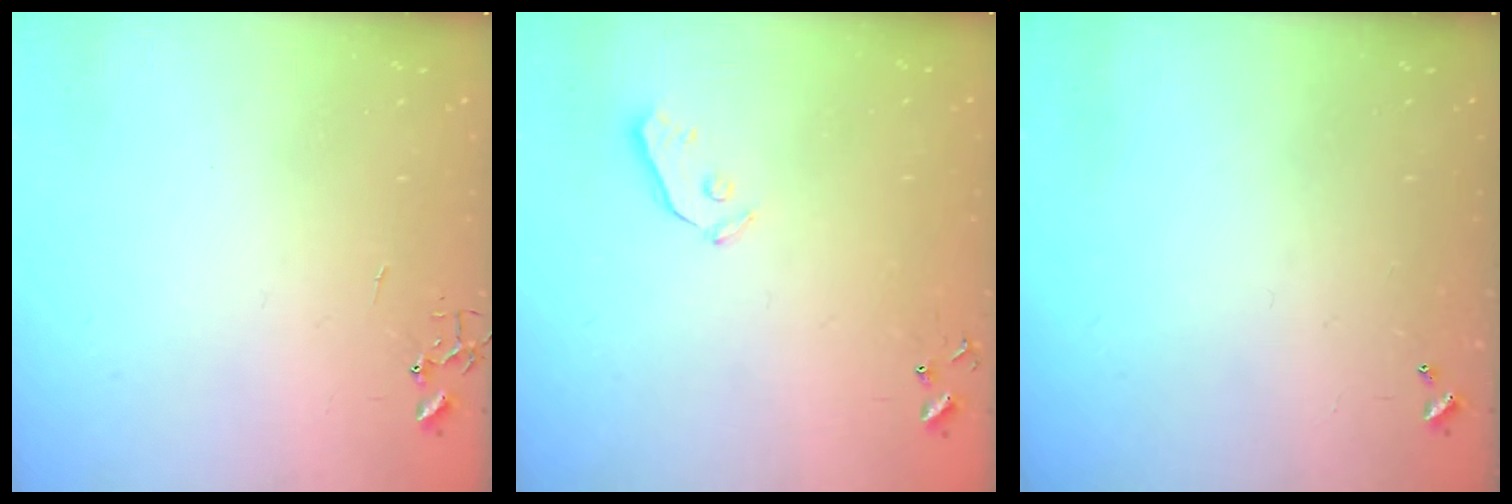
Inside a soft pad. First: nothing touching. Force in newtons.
{"total": 3.8, "press": 3.8, "slide": 0.4}
{"total": 0.0}